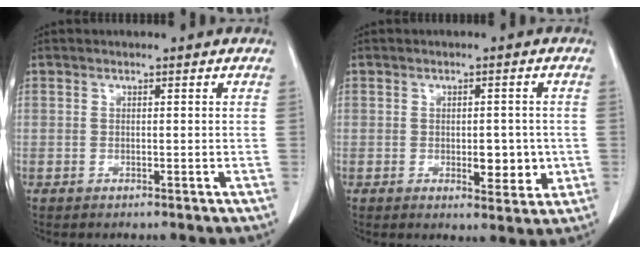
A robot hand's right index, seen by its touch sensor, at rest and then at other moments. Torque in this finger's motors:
{"motor_torque": [0.21, 0.21, 0.11, 0.05]}